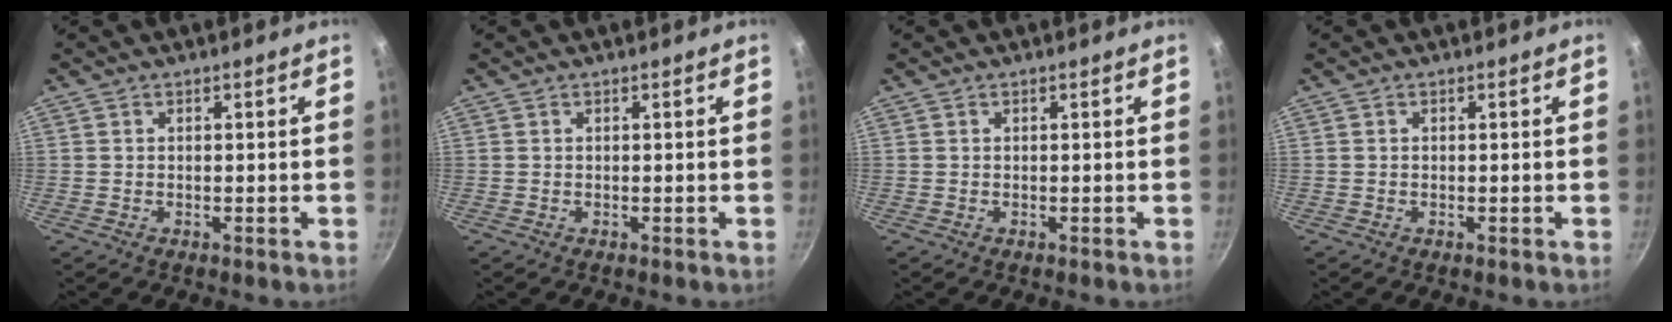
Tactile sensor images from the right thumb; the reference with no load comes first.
{"total": 0.0}
{"total": 0.0}
{"total": 0.0}